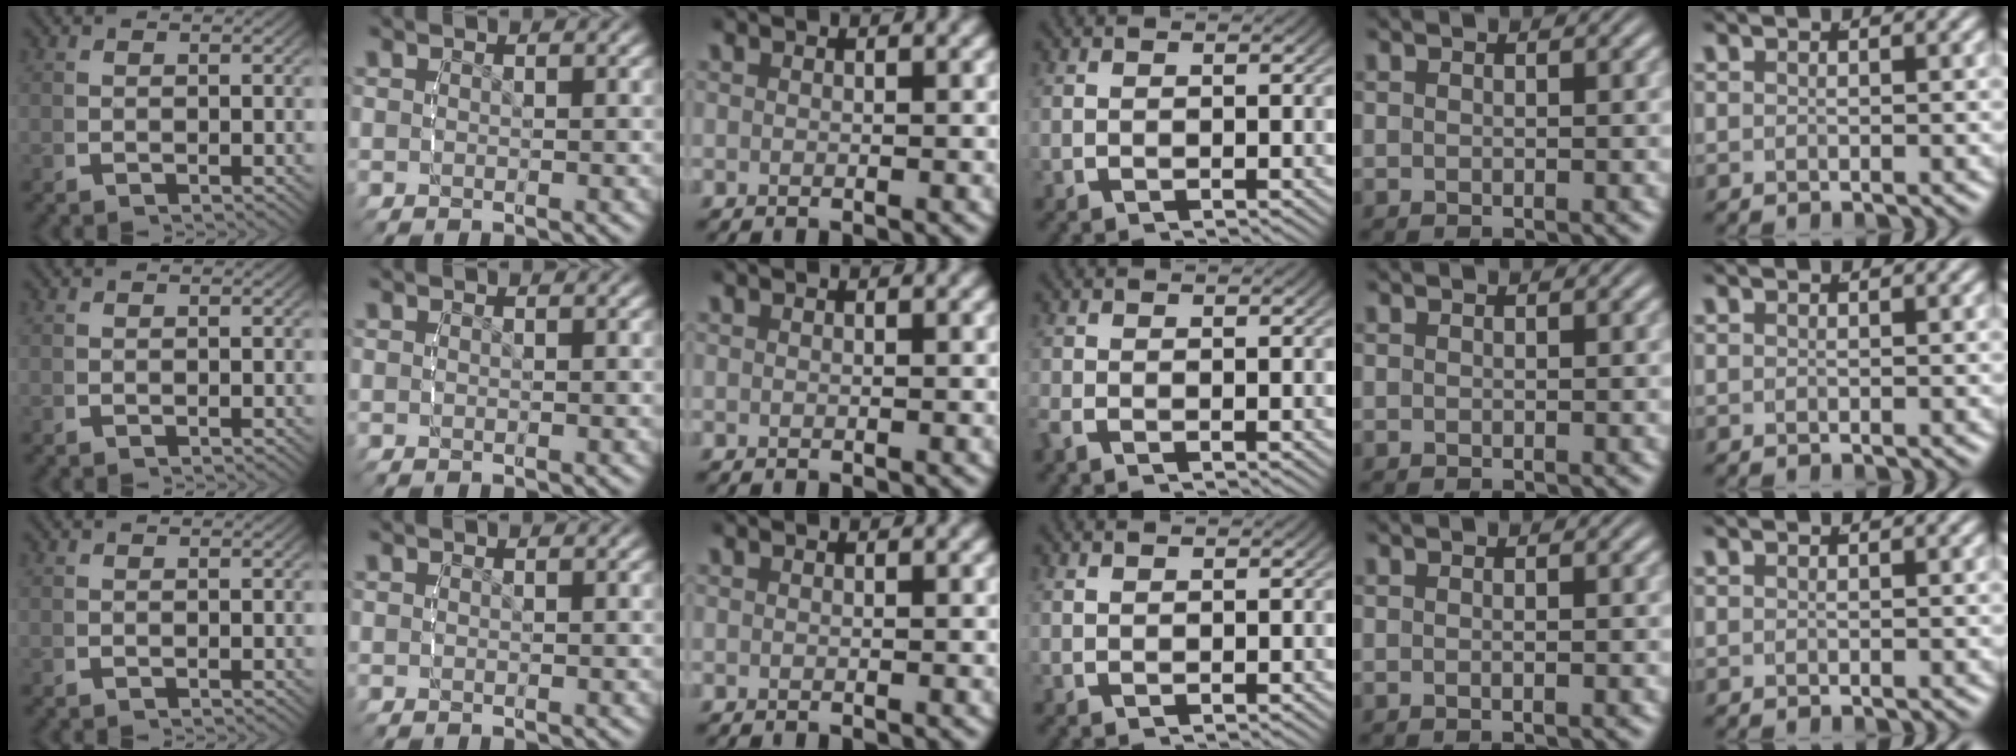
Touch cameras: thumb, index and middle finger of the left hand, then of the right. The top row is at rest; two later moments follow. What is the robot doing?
{"motion": "lift_and_place", "object": "bottle cap"}